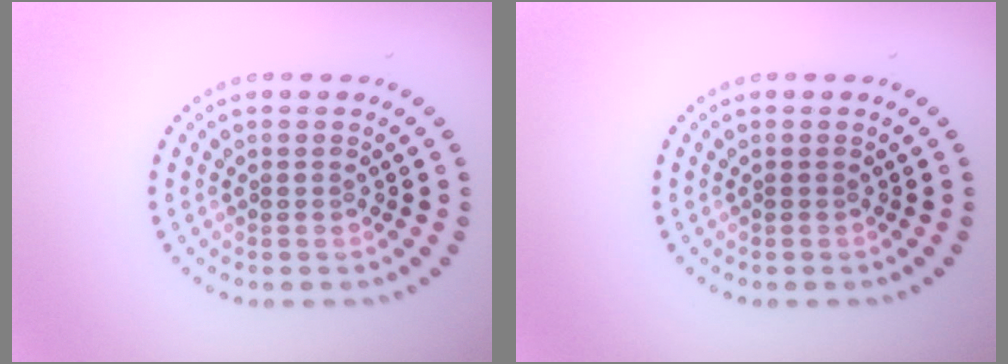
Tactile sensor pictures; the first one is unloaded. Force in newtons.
{"total": 0.0}